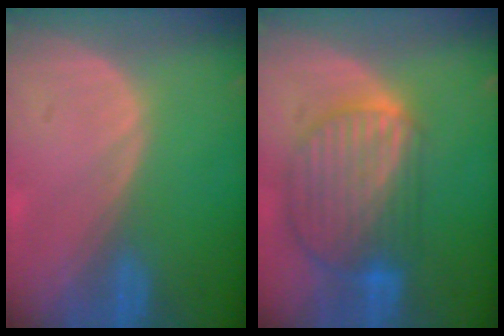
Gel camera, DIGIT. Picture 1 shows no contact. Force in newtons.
{"total": 10.0, "press": 8.6, "slide": 5.2}